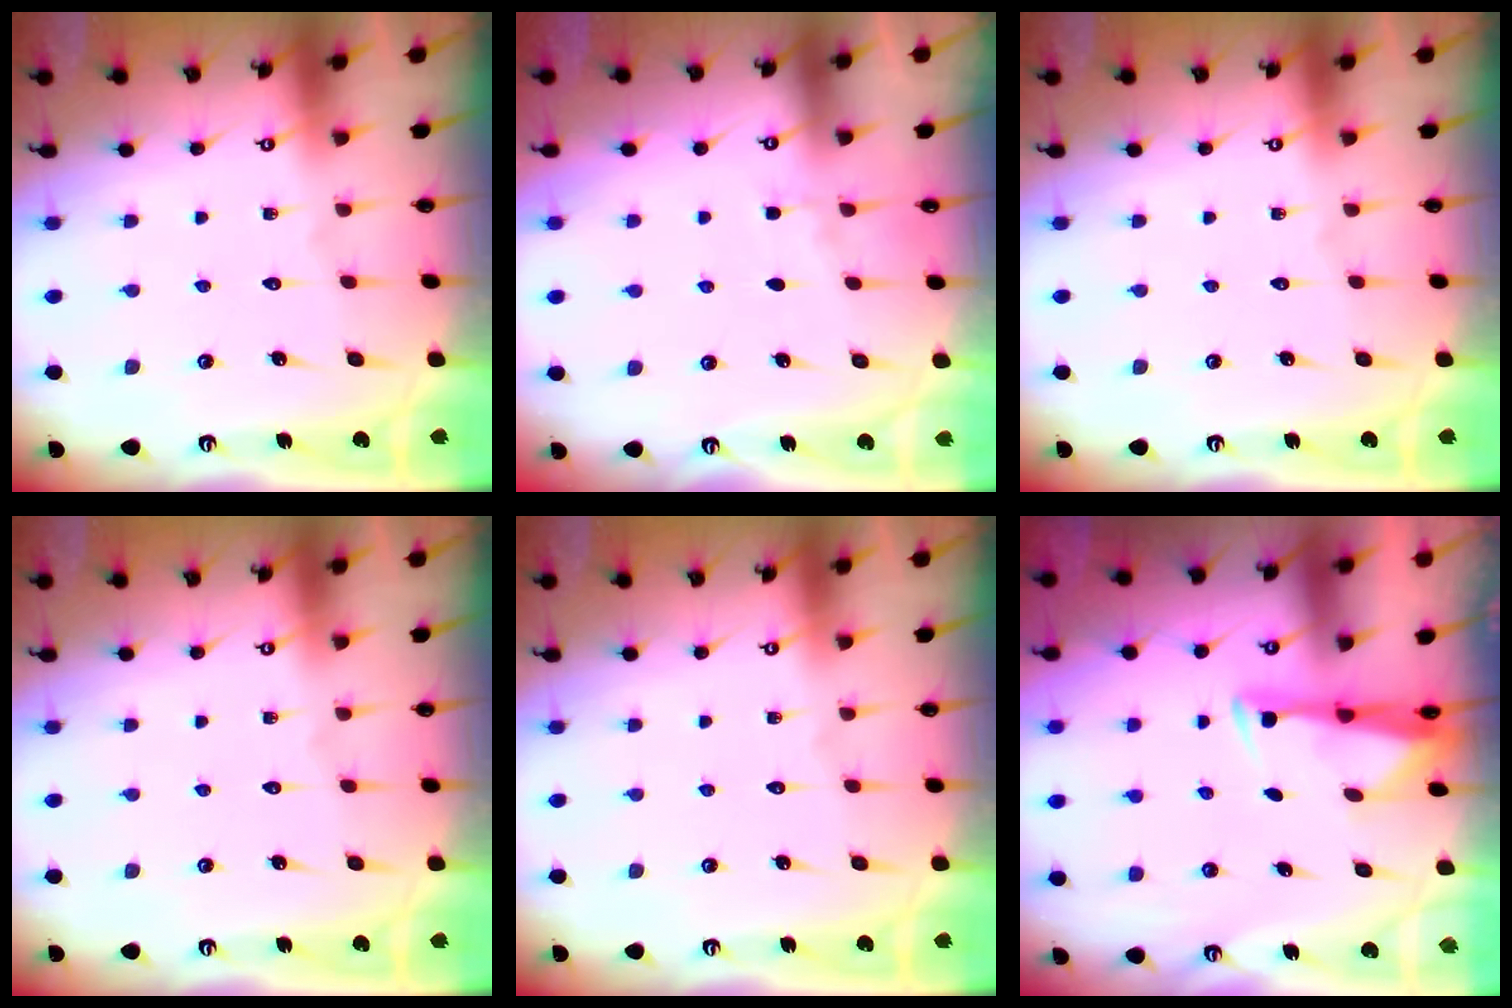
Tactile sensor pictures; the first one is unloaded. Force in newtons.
{"total": 3.1, "press": 3.1, "slide": 0.4}
{"total": 0.0}
{"total": 0.0}
{"total": 0.0}
{"total": 3.2, "press": 3.1, "slide": 0.9}